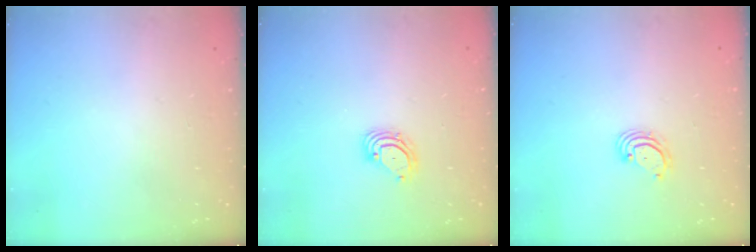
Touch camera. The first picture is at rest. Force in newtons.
{"total": 3.3, "press": 3.3, "slide": 0.3}
{"total": 3.0, "press": 3.0, "slide": 0.2}